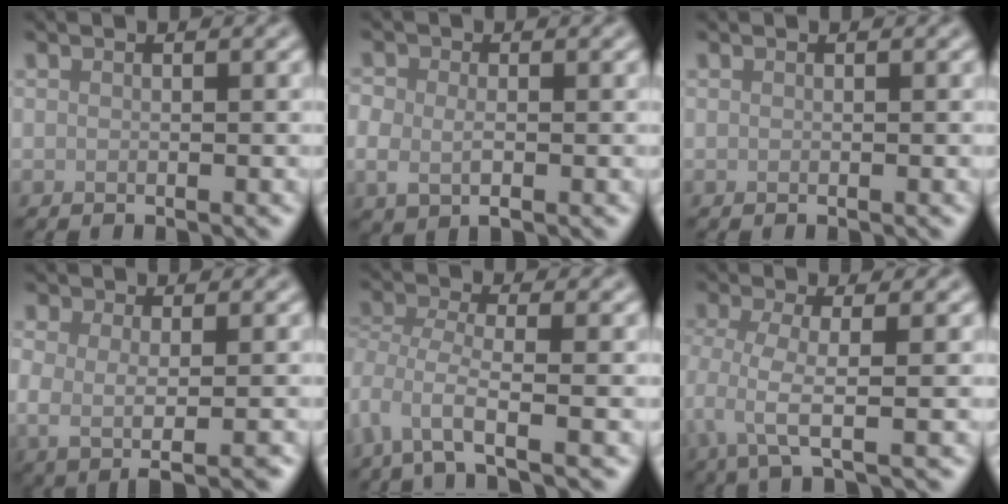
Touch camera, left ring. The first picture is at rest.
{"total": 2.7, "force": [-0.5, 1.9, 1.9], "torque": [-0.043, -0.008, -0.011]}
{"total": 0.0}
{"total": 2.8, "force": [0.0, 1.1, 2.5], "torque": [-0.044, -0.006, 0.000]}
{"total": 4.2, "force": [-1.9, 1.3, 3.5], "torque": [-0.082, -0.011, -0.046]}
{"total": 3.3, "force": [-0.4, 0.7, 3.2], "torque": [-0.071, -0.009, -0.011]}